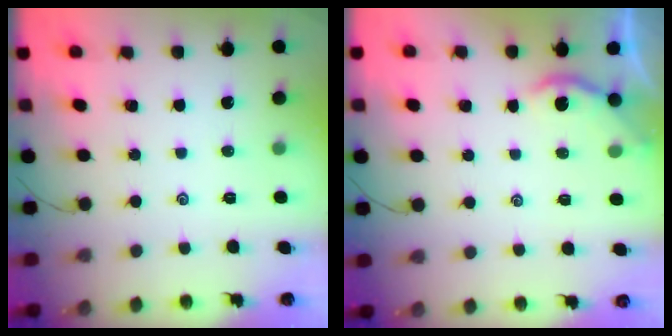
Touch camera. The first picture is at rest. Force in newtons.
{"total": 1.8, "press": 1.8, "slide": 0.1}